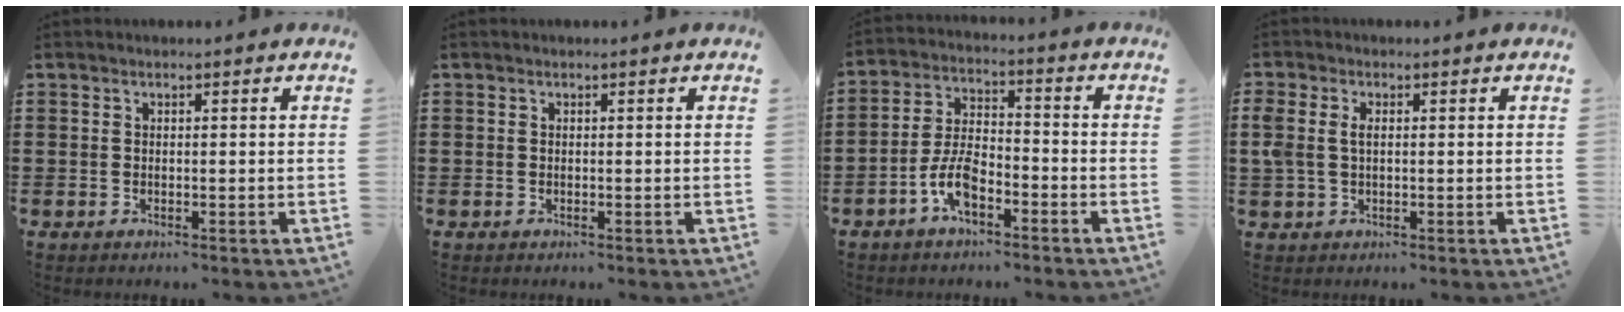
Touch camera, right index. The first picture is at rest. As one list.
[{"total": 0.0}, {"total": 6.7, "force": [-3.6, 2.9, 4.8], "torque": [-0.115, 0.003, -0.074]}, {"total": 2.8, "force": [0.3, 1.7, 2.2], "torque": [-0.055, 0.006, 0.002]}]